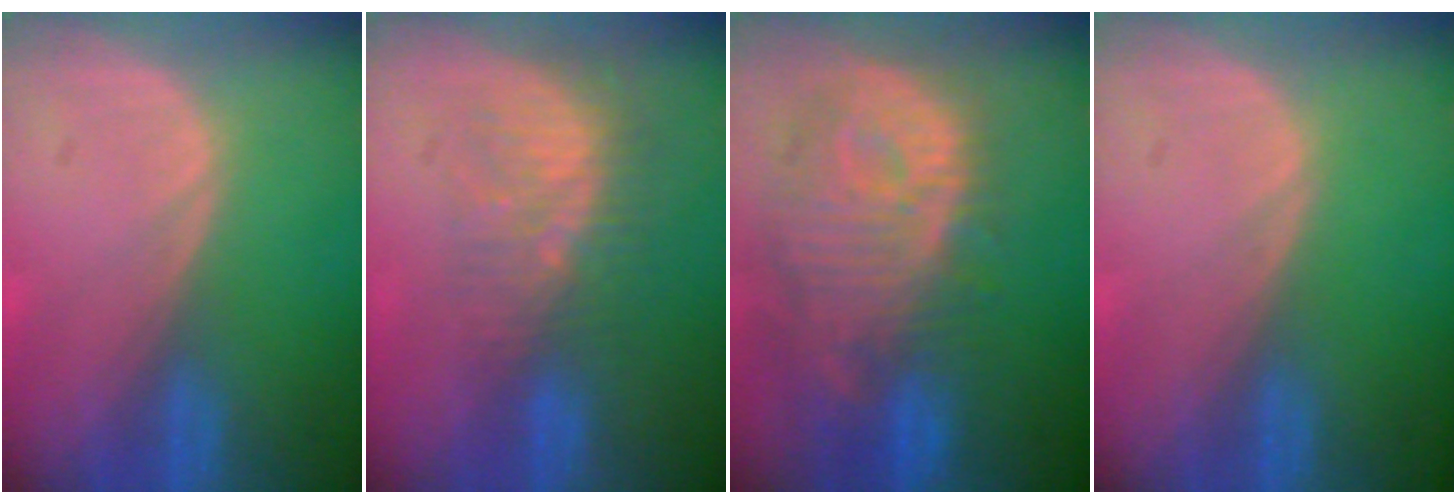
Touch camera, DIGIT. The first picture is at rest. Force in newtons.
{"total": 7.8, "press": 7.0, "slide": 3.3}
{"total": 13.0, "press": 11.3, "slide": 6.3}
{"total": 0.0}